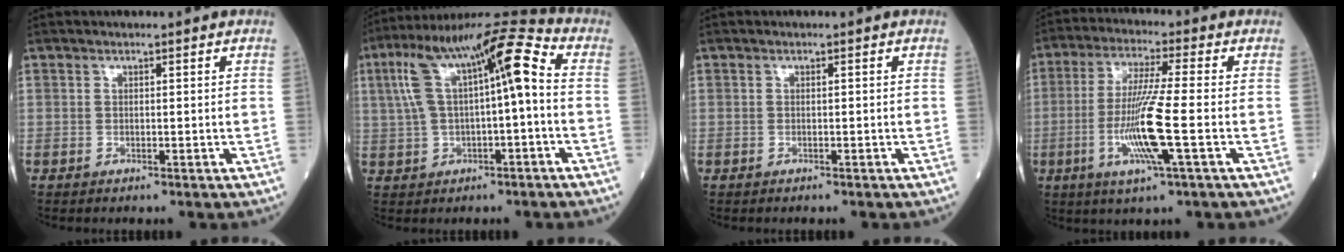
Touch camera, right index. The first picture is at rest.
{"total": 15.2, "force": [2.8, 3.7, 14.5], "torque": [-0.265, 0.063, 0.042]}
{"total": 0.7, "force": [-0.5, 0.3, 0.4], "torque": [-0.018, -0.002, -0.004]}
{"total": 11.2, "force": [-2.9, -0.4, 10.9], "torque": [-0.222, -0.016, -0.060]}